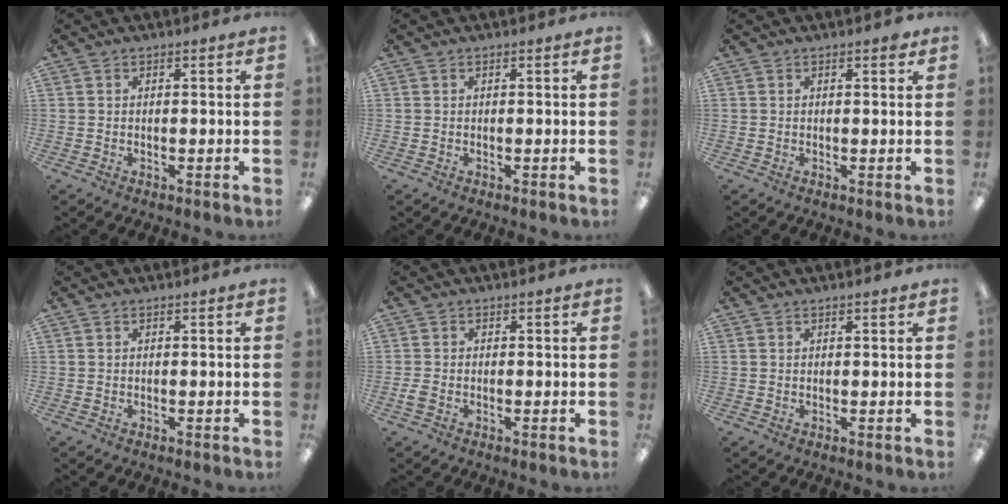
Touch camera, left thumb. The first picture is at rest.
{"total": 0.0}
{"total": 1.1, "force": [0.6, 0.4, 0.8], "torque": [0.000, -0.004, 0.007]}
{"total": 0.0}
{"total": 1.7, "force": [-0.6, 1.1, 1.2], "torque": [-0.026, 0.000, -0.012]}
{"total": 0.6, "force": [0.5, 0.1, 0.3], "torque": [0.001, -0.002, 0.007]}